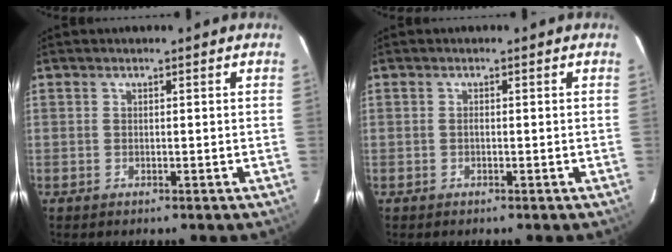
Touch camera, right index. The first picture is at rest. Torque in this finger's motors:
{"motor_torque": [0.08, -0.14, 0.17, 0.03]}